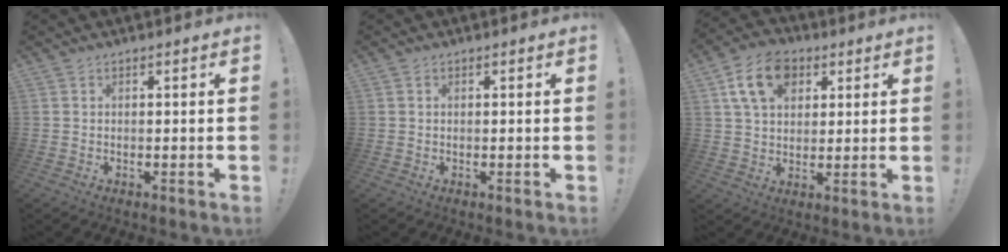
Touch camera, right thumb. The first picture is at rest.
{"total": 0.5, "force": [0.2, 0.3, 0.4], "torque": [-0.016, 0.005, 0.006]}
{"total": 13.1, "force": [5.6, 9.0, 7.8], "torque": [-0.132, 0.000, 0.109]}